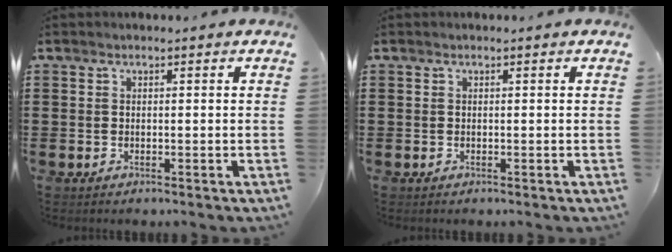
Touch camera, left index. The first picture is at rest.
{"total": 0.0}